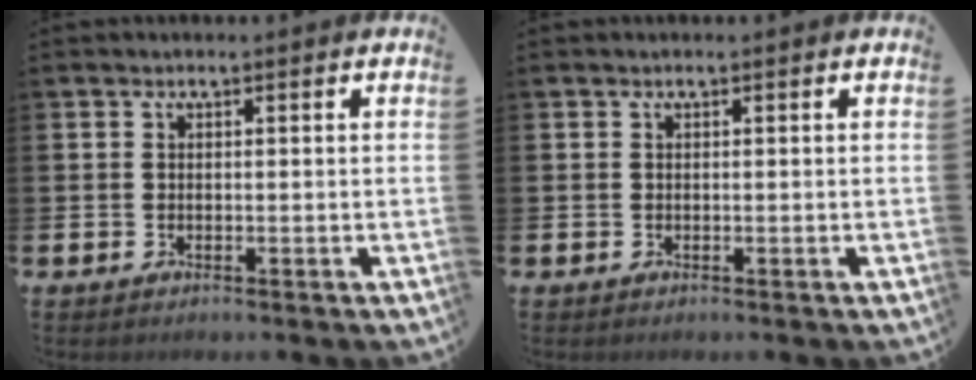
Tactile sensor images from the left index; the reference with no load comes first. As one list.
[{"total": 0.0}]